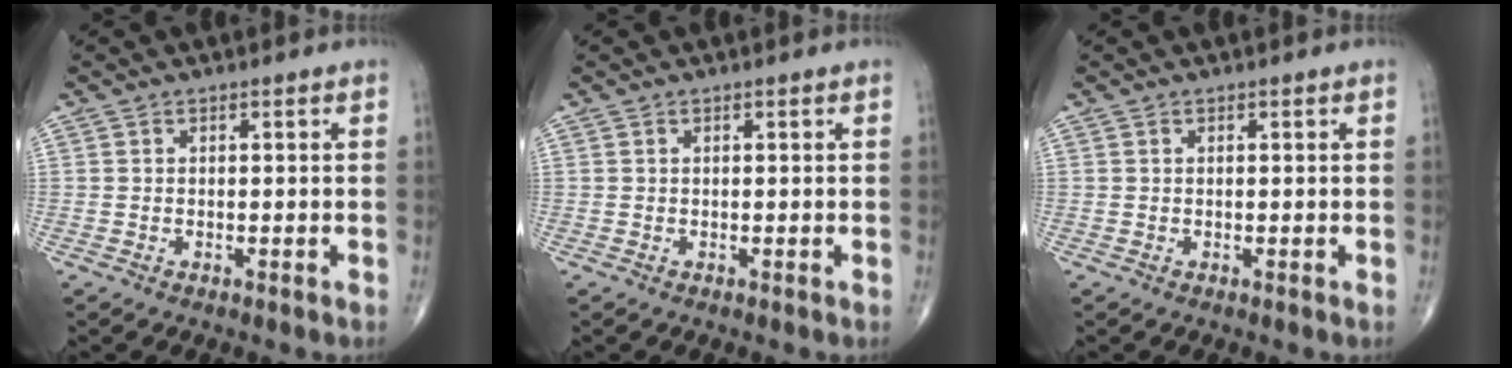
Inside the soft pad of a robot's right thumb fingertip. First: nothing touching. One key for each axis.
{"total": 0.0}
{"total": 0.0}